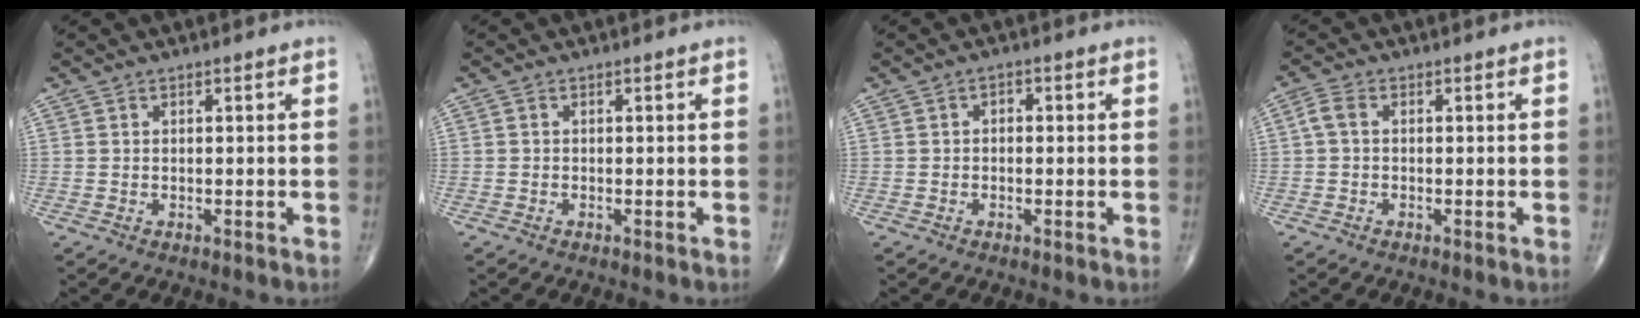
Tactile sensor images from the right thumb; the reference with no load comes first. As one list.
[{"total": 0.0}, {"total": 1.3, "force": [0.1, 0.9, 1.0], "torque": [-0.006, 0.005, -0.005]}, {"total": 2.5, "force": [0.1, 1.6, 2.0], "torque": [-0.044, 0.008, -0.003]}]